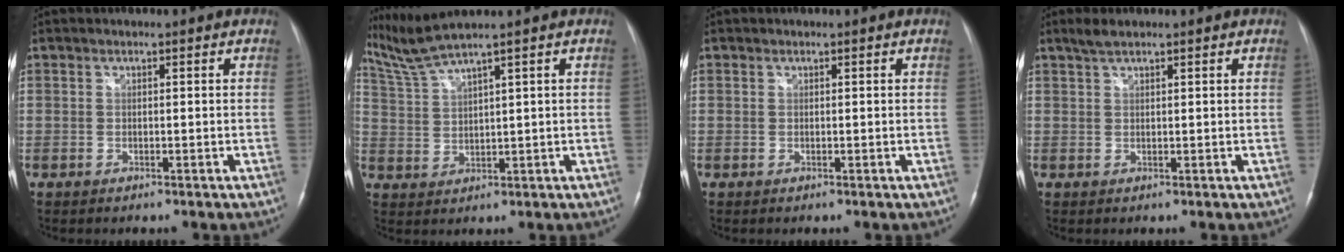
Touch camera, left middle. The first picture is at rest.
{"total": 5.4, "force": [4.6, -1.8, 2.1], "torque": [-0.060, 0.002, 0.107]}
{"total": 0.0}
{"total": 2.0, "force": [1.6, 0.4, 1.1], "torque": [-0.027, 0.008, 0.033]}